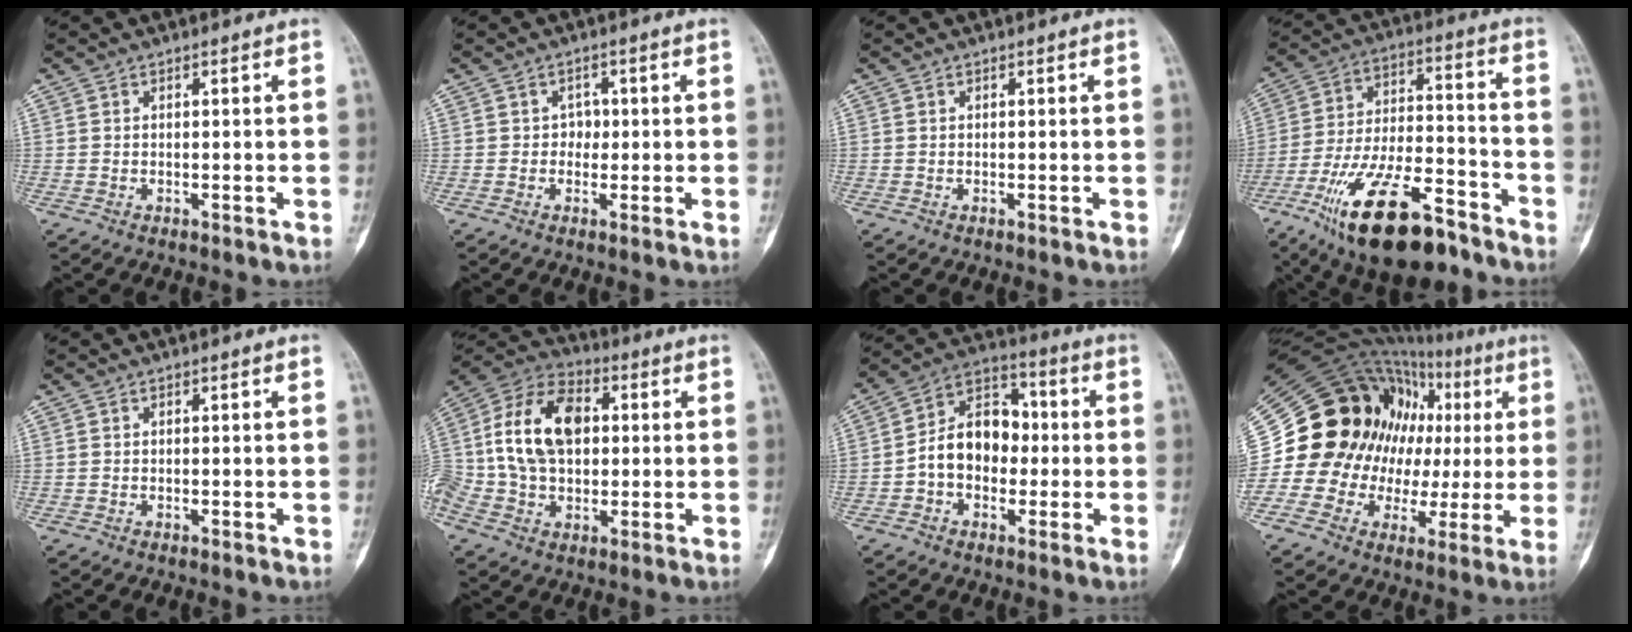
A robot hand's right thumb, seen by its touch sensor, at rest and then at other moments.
{"total": 2.0, "force": [0.0, 1.7, 1.0], "torque": [0.002, 0.006, -0.007]}
{"total": 0.0}
{"total": 21.6, "force": [-13.6, 8.2, 14.7], "torque": [-0.275, 0.066, -0.234]}
{"total": 0.0}
{"total": 20.3, "force": [2.2, 13.8, 14.8], "torque": [-0.295, 0.024, 0.036]}
{"total": 12.0, "force": [-0.9, 8.7, 8.3], "torque": [-0.110, 0.040, -0.028]}
{"total": 27.9, "force": [3.3, 21.6, 17.3], "torque": [-0.246, 0.080, 0.064]}